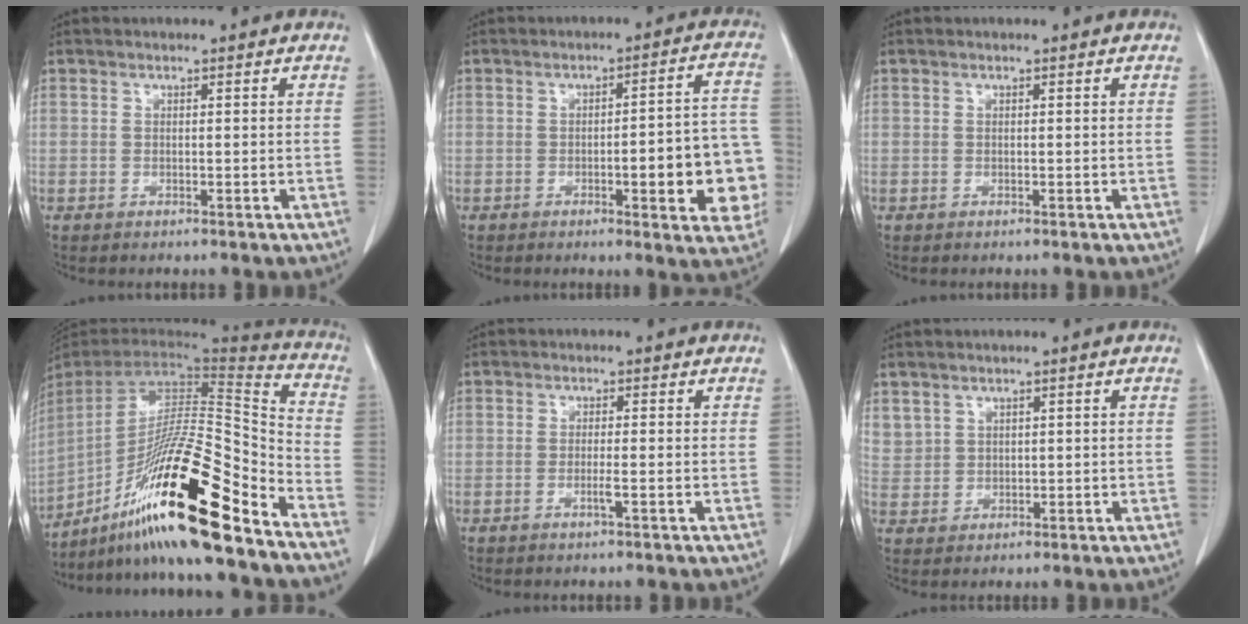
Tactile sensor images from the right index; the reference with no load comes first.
{"total": 11.8, "force": [-2.7, 2.5, 11.2], "torque": [-0.119, 0.020, -0.032]}
{"total": 0.0}
{"total": 25.7, "force": [-17.0, 1.5, 19.2], "torque": [-0.314, -0.014, -0.298]}
{"total": 1.5, "force": [-0.6, -0.2, 1.4], "torque": [-0.027, -0.003, -0.012]}
{"total": 4.4, "force": [2.6, 3.5, 0.7], "torque": [-0.016, 0.007, 0.065]}